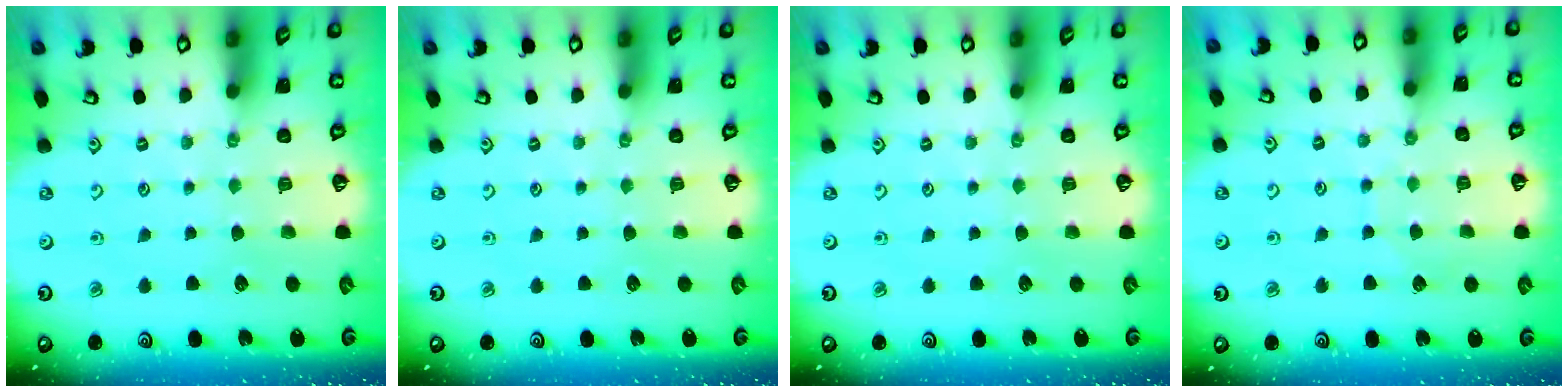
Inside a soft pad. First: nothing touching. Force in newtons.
{"total": 0.0}
{"total": 0.0}
{"total": 5.0, "press": 5.0, "slide": 0.5}